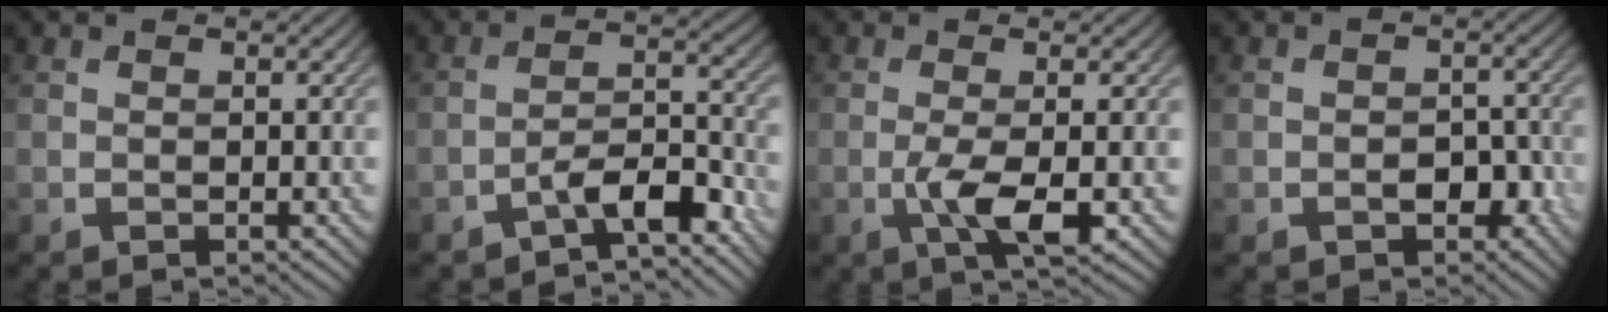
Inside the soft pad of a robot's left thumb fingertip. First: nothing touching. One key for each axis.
{"total": 6.0, "fx": -4.2, "fy": 1.5, "fz": 4.0, "tx": -0.069, "ty": 0.014, "tz": -0.079}
{"total": 4.5, "fx": -1.1, "fy": 1.0, "fz": 4.3, "tx": -0.088, "ty": -0.001, "tz": -0.023}
{"total": 2.8, "fx": -1.2, "fy": 1.8, "fz": 1.8, "tx": -0.027, "ty": 0.002, "tz": -0.016}